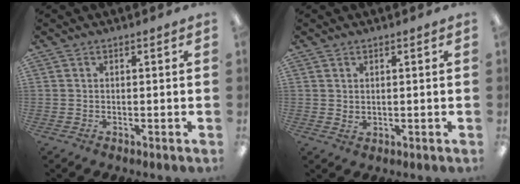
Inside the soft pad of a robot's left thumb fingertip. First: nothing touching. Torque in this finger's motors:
{"motor_torque": [-0.06, 0.06, -0.22, 0.13, 0.00]}